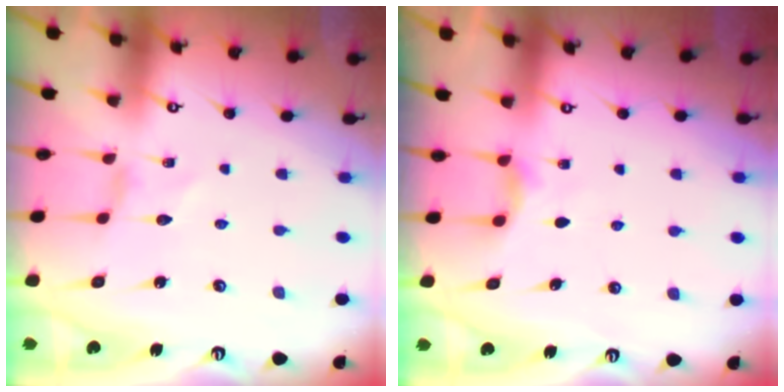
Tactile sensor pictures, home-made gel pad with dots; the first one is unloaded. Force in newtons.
{"total": 2.3, "press": 2.3, "slide": 0.4}